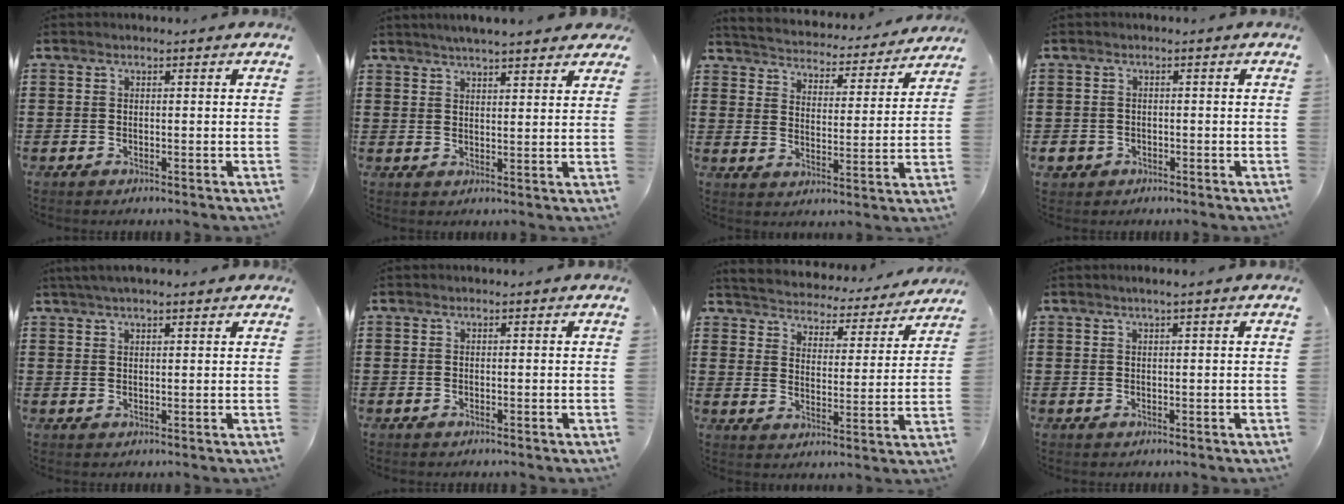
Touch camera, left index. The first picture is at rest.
{"total": 3.7, "force": [3.5, 0.1, 1.3], "torque": [-0.037, -0.004, 0.061]}
{"total": 3.8, "force": [3.8, 0.0, -0.3], "torque": [-0.023, -0.038, 0.059]}
{"total": 1.5, "force": [-0.8, 1.3, 0.2], "torque": [-0.011, 0.002, -0.020]}
{"total": 2.7, "force": [2.2, 0.5, 1.6], "torque": [-0.034, 0.007, 0.040]}
{"total": 0.0}
{"total": 3.5, "force": [3.5, 0.1, -0.5], "torque": [-0.017, -0.036, 0.053]}
{"total": 0.8, "force": [0.5, -0.1, 0.7], "torque": [-0.012, -0.001, 0.008]}